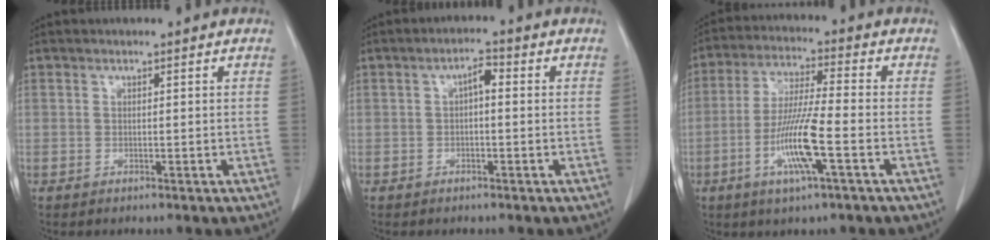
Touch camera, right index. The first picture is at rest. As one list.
[{"total": 2.5, "force": [0.2, 1.0, 2.3], "torque": [-0.041, 0.011, 0.002]}, {"total": 10.4, "force": [-3.6, 0.3, 9.7], "torque": [-0.195, -0.011, -0.072]}]